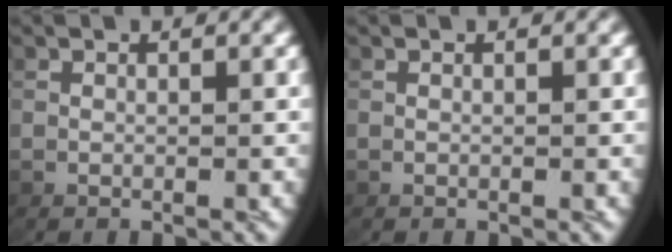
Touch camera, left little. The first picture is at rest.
{"total": 0.0}